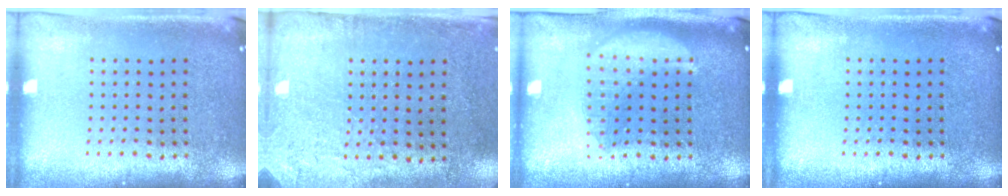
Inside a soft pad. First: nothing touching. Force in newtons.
{"total": 2.8, "press": 2.3, "slide": 1.6}
{"total": 2.1, "press": 2.1, "slide": 0.1}
{"total": 0.0}